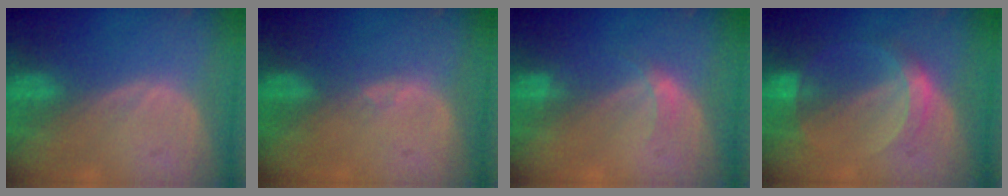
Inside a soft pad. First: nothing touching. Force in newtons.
{"total": 0.7, "press": 0.6, "slide": 0.3}
{"total": 1.7, "press": 1.7, "slide": 0.2}
{"total": 5.2, "press": 4.8, "slide": 2.0}